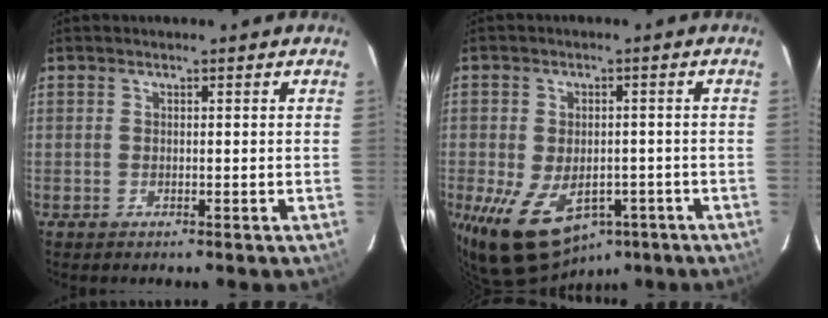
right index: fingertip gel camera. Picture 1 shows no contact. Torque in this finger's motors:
{"motor_torque": [2.14, 0.00, 0.71, 0.15]}